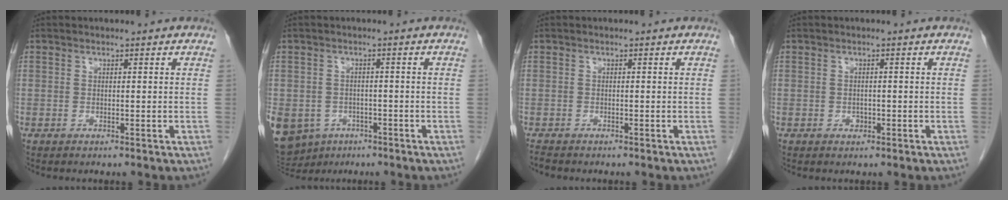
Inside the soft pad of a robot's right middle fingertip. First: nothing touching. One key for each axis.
{"total": 13.5, "fx": -7.0, "fy": 10.6, "fz": 4.6, "tx": -0.142, "ty": -0.006, "tz": -0.091}
{"total": 1.0, "fx": -0.9, "fy": 0.2, "fz": 0.3, "tx": -0.014, "ty": -0.003, "tz": -0.016}
{"total": 0.9, "fx": -0.4, "fy": 0.7, "fz": 0.4, "tx": -0.007, "ty": 0.002, "tz": -0.004}